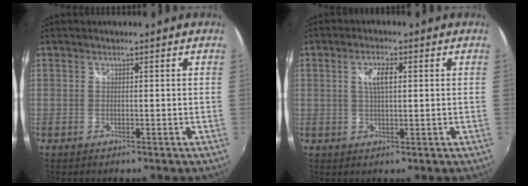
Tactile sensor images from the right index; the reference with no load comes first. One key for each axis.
{"total": 4.0, "fx": 0.9, "fy": 1.4, "fz": 3.7, "tx": -0.066, "ty": 0.003, "tz": 0.016}